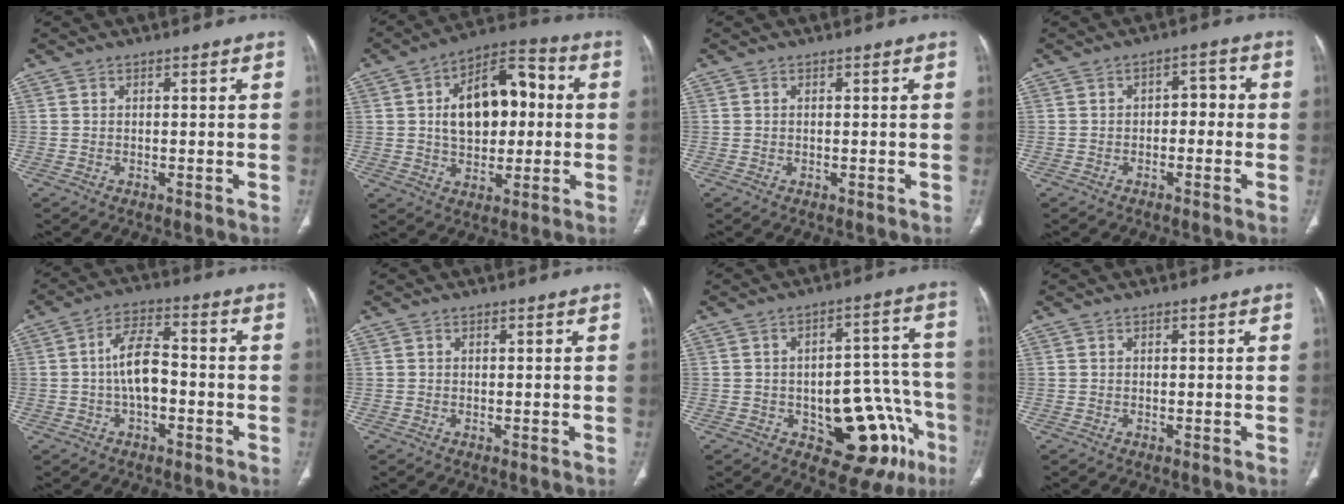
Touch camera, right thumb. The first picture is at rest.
{"total": 16.3, "force": [1.8, 9.9, 12.9], "torque": [-0.169, 0.027, 0.024]}
{"total": 0.0}
{"total": 3.9, "force": [-0.5, 2.5, 2.9], "torque": [-0.022, 0.021, -0.016]}
{"total": 8.1, "force": [-1.2, 4.4, 6.7], "torque": [-0.117, 0.030, -0.027]}
{"total": 0.0}
{"total": 18.2, "force": [-7.3, 9.2, 13.9], "torque": [-0.120, 0.053, -0.079]}
{"total": 0.0}